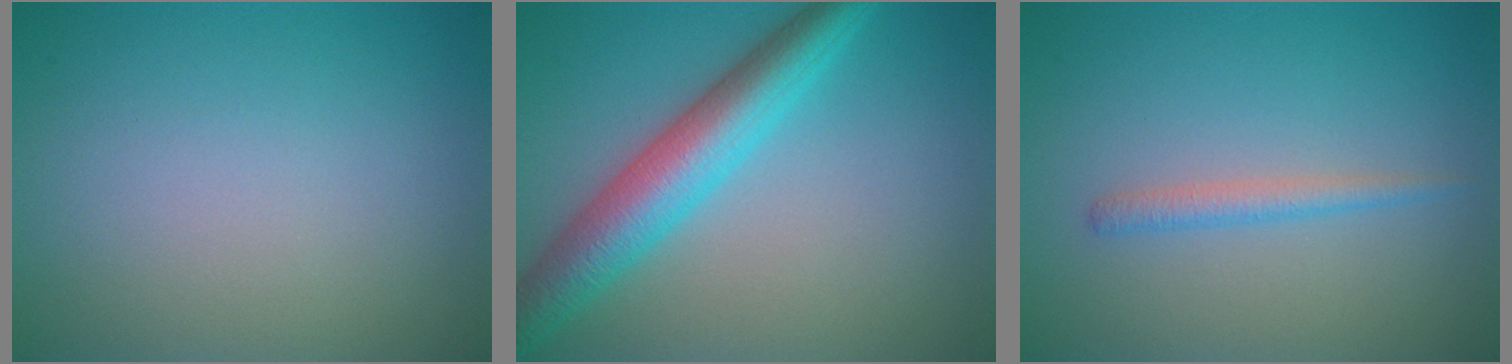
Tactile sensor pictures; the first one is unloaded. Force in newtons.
{"total": 6.5, "press": 6.5, "slide": 0.1}
{"total": 1.5, "press": 1.5, "slide": 0.1}